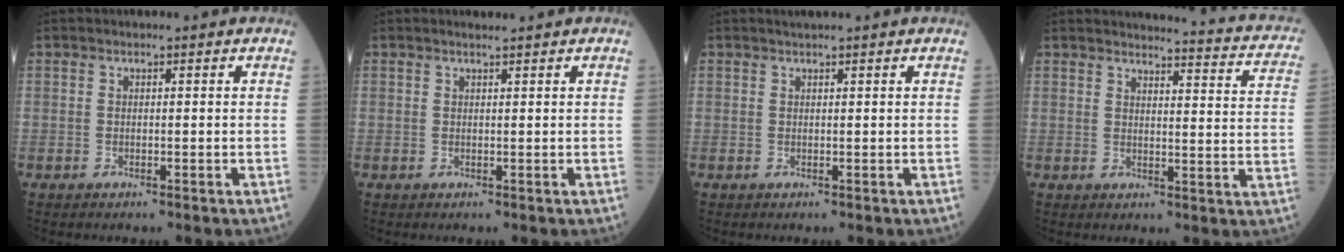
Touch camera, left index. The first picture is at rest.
{"total": 0.9, "force": [0.9, -0.2, 0.3], "torque": [-0.008, -0.001, 0.018]}
{"total": 1.1, "force": [1.0, -0.3, 0.5], "torque": [-0.009, 0.004, 0.021]}
{"total": 14.6, "force": [13.7, 1.6, 4.8], "torque": [-0.039, -0.055, 0.125]}